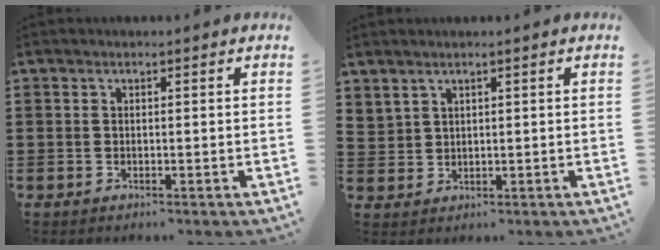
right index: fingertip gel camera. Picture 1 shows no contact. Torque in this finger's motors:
{"motor_torque": [-0.11, 0.13, 0.06, 0.04]}